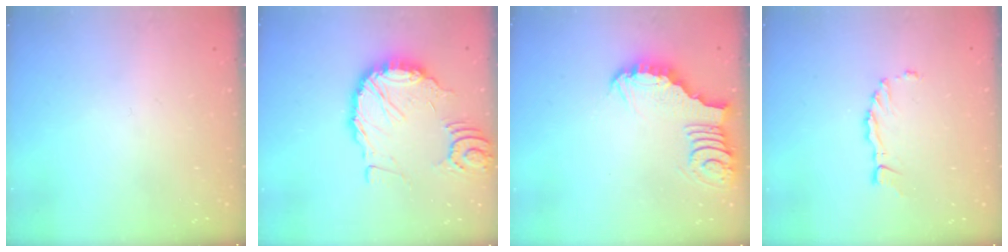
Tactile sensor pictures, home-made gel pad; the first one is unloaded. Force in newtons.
{"total": 14.6, "press": 14.5, "slide": 1.9}
{"total": 3.4, "press": 3.4, "slide": 0.3}
{"total": 2.7, "press": 2.7, "slide": 0.2}